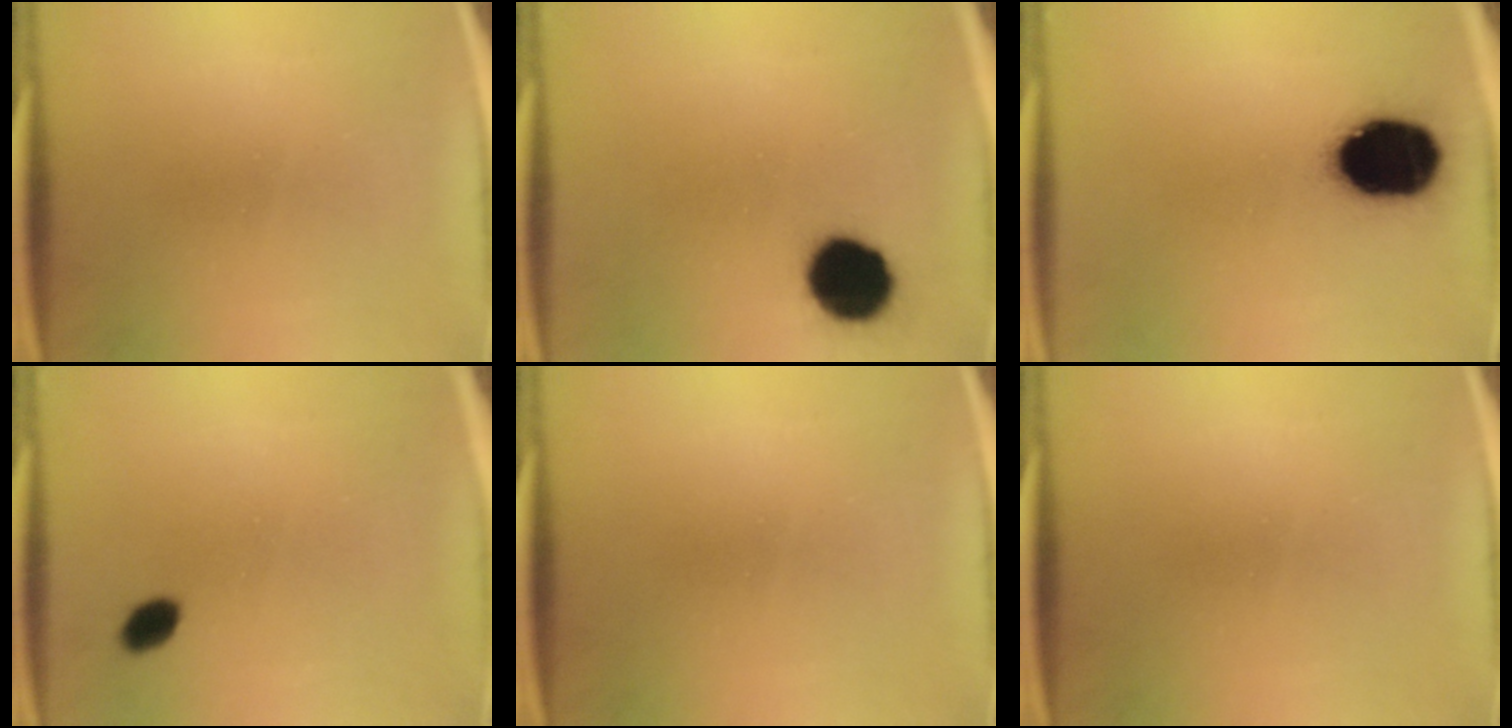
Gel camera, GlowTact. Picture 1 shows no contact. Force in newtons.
{"total": 12.9}
{"total": 19.2}
{"total": 3.1}
{"total": 0.0}
{"total": 0.0}